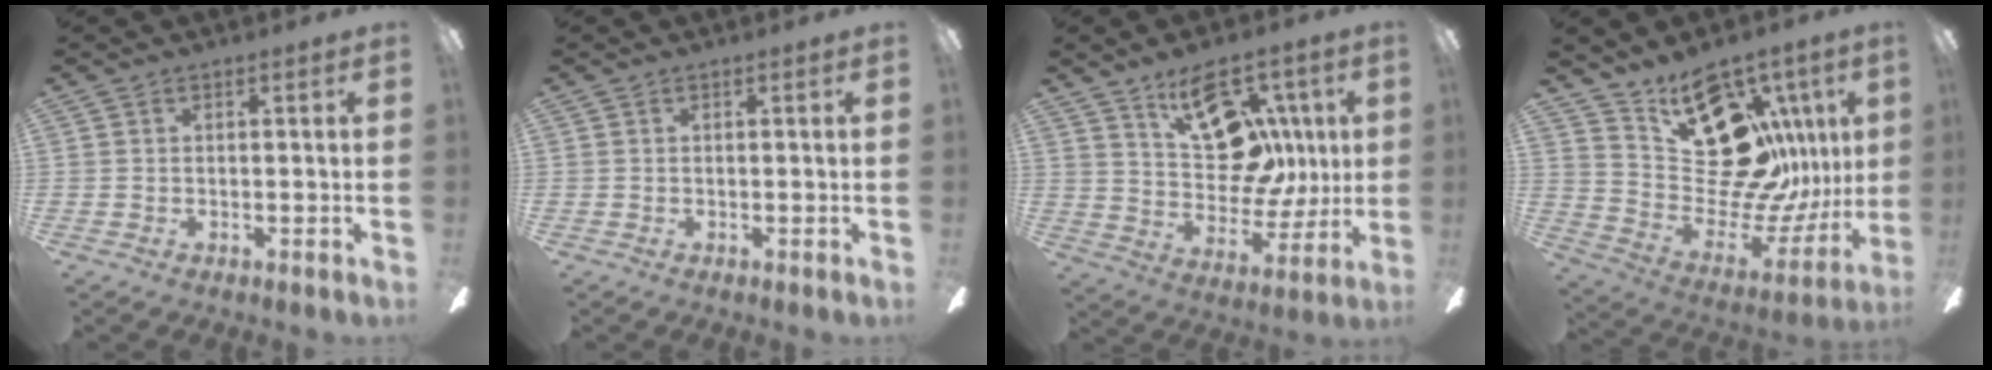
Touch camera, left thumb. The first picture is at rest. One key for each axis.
{"total": 0.0}
{"total": 19.2, "fx": 8.5, "fy": 12.6, "fz": 11.7, "tx": -0.156, "ty": -0.038, "tz": 0.160}
{"total": 22.3, "fx": 10.8, "fy": 13.9, "fz": 13.6, "tx": -0.197, "ty": -0.081, "tz": 0.219}